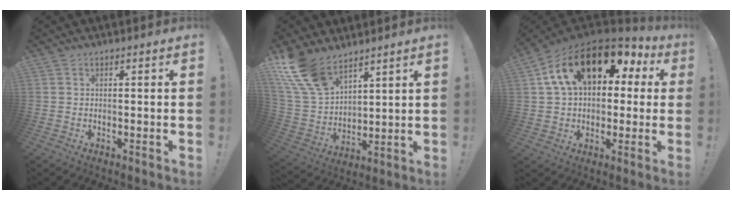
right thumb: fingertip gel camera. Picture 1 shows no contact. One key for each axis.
{"total": 15.0, "fx": 11.0, "fy": 7.6, "fz": 6.9, "tx": -0.160, "ty": -0.069, "tz": 0.212}
{"total": 20.1, "fx": 8.1, "fy": 11.6, "fz": 14.3, "tx": -0.240, "ty": -0.021, "tz": 0.142}